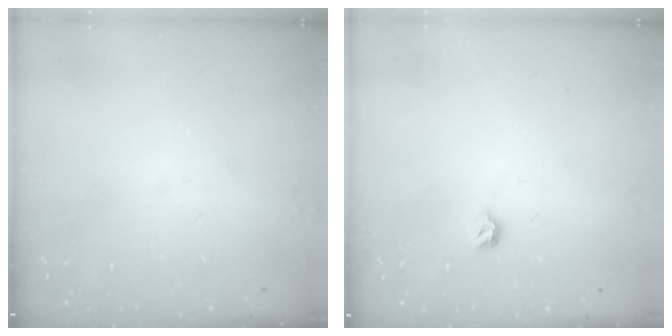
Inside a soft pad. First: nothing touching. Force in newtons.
{"total": 4.0, "press": 4.0, "slide": 0.8}